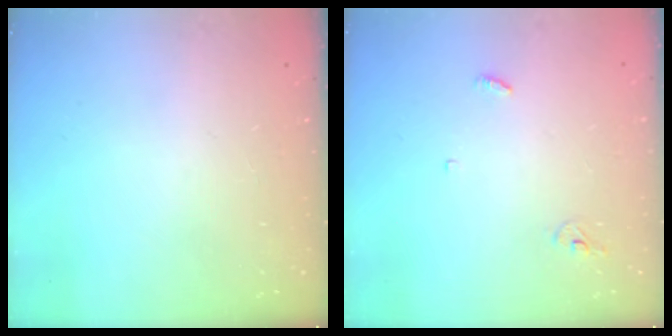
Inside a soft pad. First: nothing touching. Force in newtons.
{"total": 3.1, "press": 3.1, "slide": 0.2}